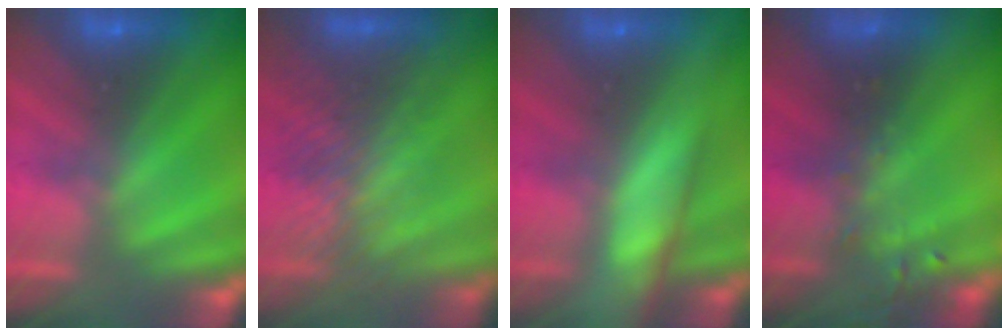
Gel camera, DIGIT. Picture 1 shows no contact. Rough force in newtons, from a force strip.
{"total": 3.3}
{"total": 5.9}
{"total": 9.0}